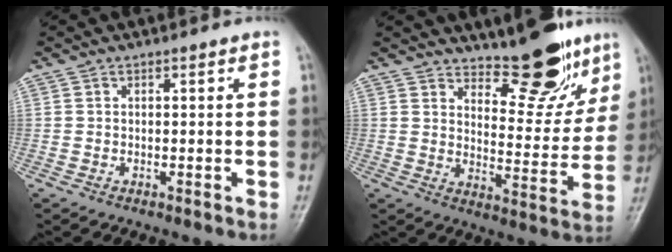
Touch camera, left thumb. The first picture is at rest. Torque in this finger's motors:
{"motor_torque": [-0.21, 0.23, -0.38, -0.11, 0.08]}